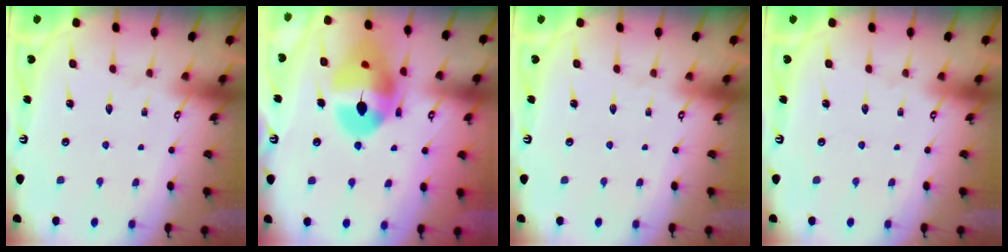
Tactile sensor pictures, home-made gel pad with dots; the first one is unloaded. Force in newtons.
{"total": 16.5, "press": 16.4, "slide": 1.9}
{"total": 0.0}
{"total": 0.0}